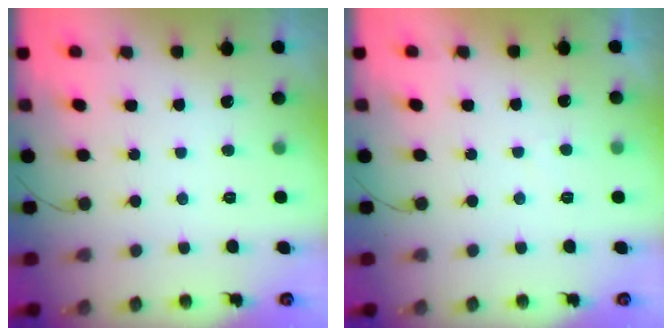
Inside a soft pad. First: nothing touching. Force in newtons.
{"total": 1.3, "press": 1.2, "slide": 0.5}